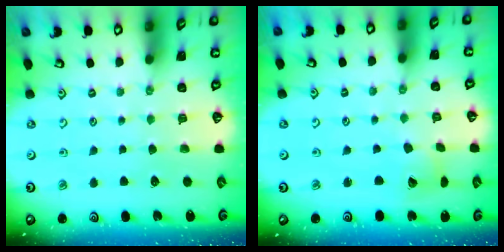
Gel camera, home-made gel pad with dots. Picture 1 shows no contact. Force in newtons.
{"total": 6.4, "press": 6.4, "slide": 0.9}